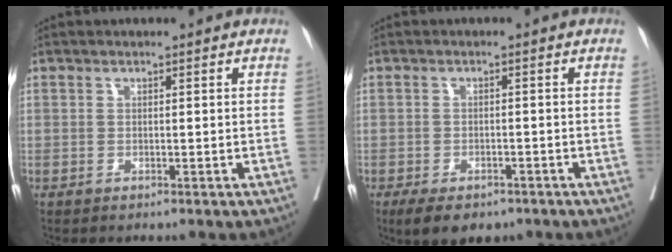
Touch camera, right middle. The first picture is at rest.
{"total": 6.9, "force": [-5.0, 3.1, 3.5], "torque": [-0.048, -0.004, -0.071]}